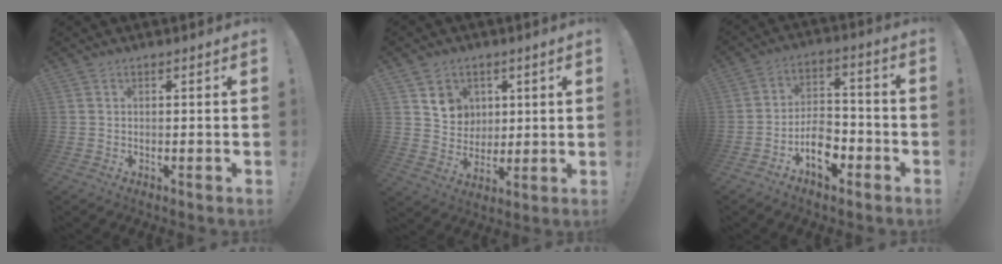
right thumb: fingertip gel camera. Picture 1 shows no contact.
{"total": 8.0, "force": [4.1, 6.8, 1.2], "torque": [-0.013, -0.033, 0.082]}
{"total": 11.0, "force": [-5.5, 7.0, 6.4], "torque": [-0.093, 0.043, -0.092]}